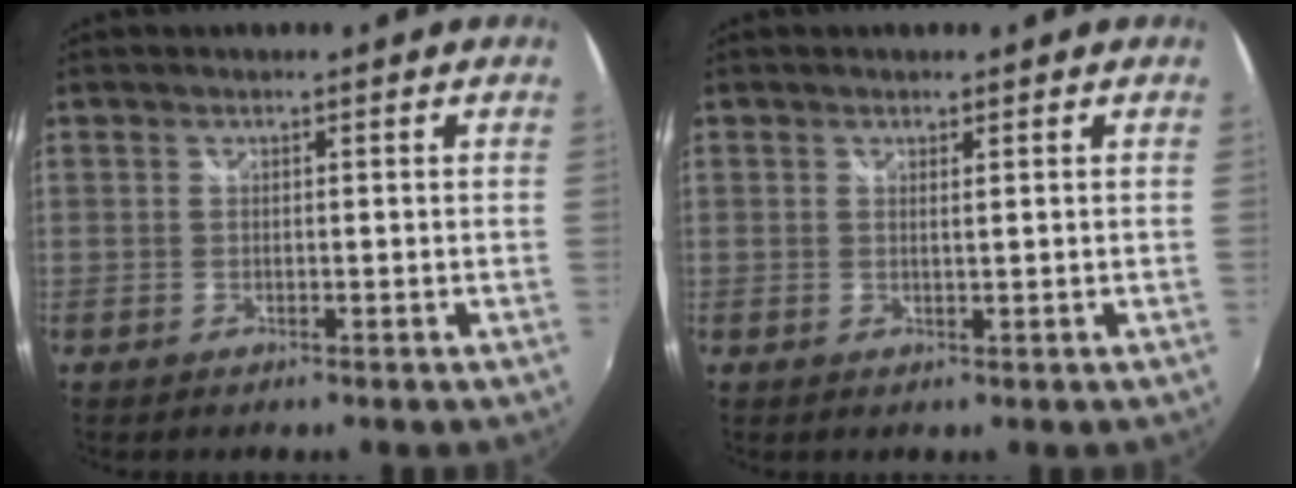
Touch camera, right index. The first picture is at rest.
{"total": 0.7, "force": [0.4, -0.5, 0.1], "torque": [0.000, 0.000, 0.006]}